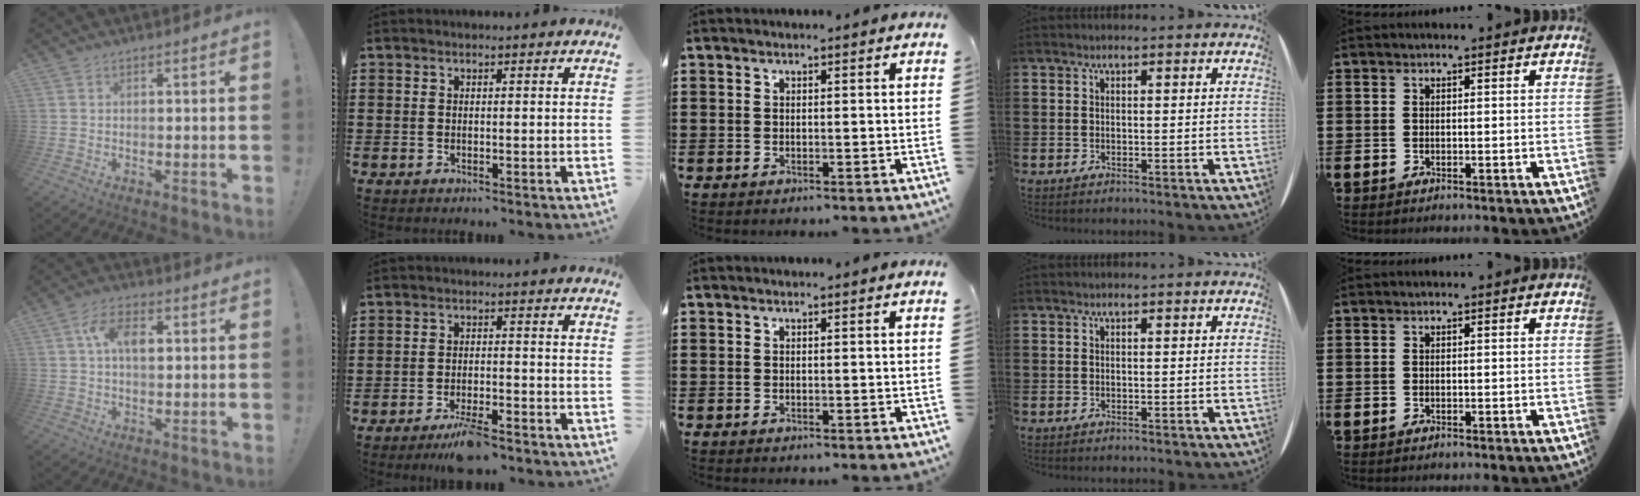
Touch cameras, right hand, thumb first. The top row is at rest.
{"thumb": {"total": 7.6, "force": [1.7, 4.2, 6.1], "torque": [-0.101, 0.009, 0.030]}, "index": {"total": 4.5, "force": [-3.5, 0.8, 2.6], "torque": [-0.048, 0.001, -0.066]}}